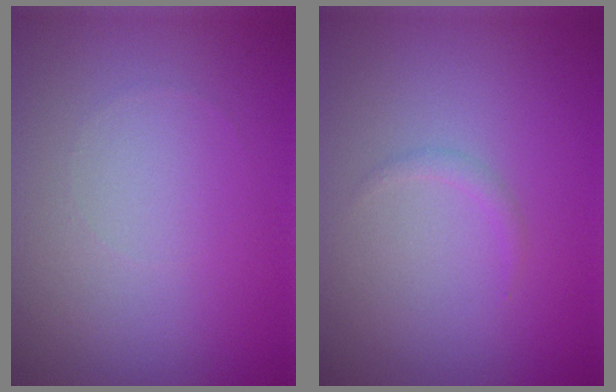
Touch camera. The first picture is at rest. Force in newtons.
{"total": 0.7, "press": 0.7, "slide": 0.1}